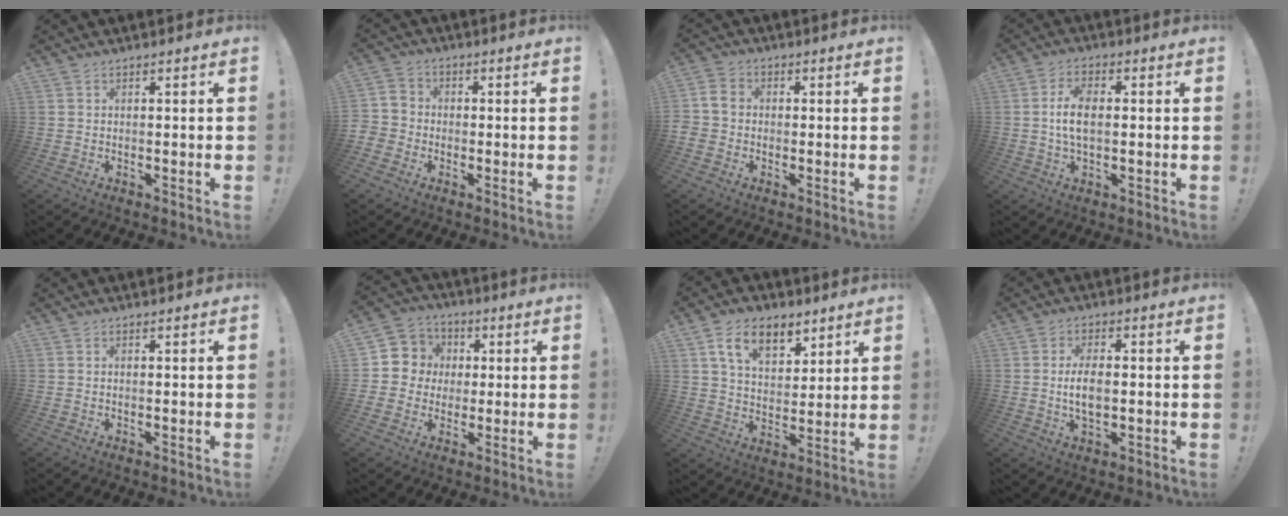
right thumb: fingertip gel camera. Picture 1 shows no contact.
{"total": 4.8, "force": [-2.3, 4.0, 1.1], "torque": [-0.024, 0.023, -0.042]}
{"total": 4.8, "force": [-1.1, 4.1, 2.2], "torque": [-0.044, 0.019, -0.016]}
{"total": 7.6, "force": [0.1, 3.9, 6.6], "torque": [-0.119, 0.003, 0.002]}
{"total": 0.0}
{"total": 8.5, "force": [0.1, 8.4, 1.8], "torque": [-0.029, 0.005, 0.007]}
{"total": 12.8, "force": [7.1, 7.8, 7.3], "torque": [-0.113, -0.026, 0.132]}
{"total": 6.7, "force": [-0.3, 3.3, 5.8], "torque": [-0.105, -0.004, -0.011]}